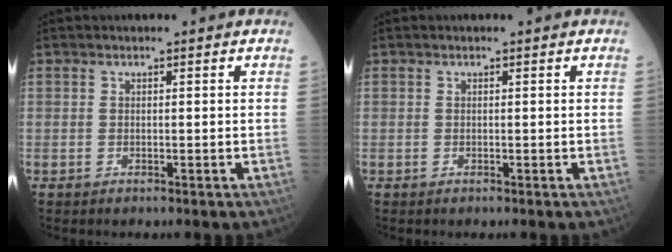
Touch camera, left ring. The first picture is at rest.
{"total": 0.0}